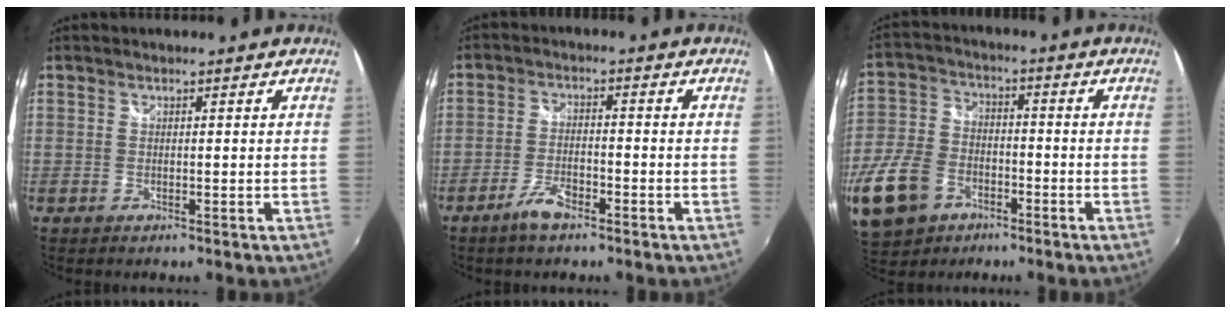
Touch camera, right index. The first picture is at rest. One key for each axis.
{"total": 5.1, "fx": -3.6, "fy": 1.6, "fz": 3.2, "tx": -0.077, "ty": -0.002, "tz": -0.067}
{"total": 16.3, "fx": -7.8, "fy": 11.2, "fz": 8.8, "tx": -0.232, "ty": -0.005, "tz": -0.143}